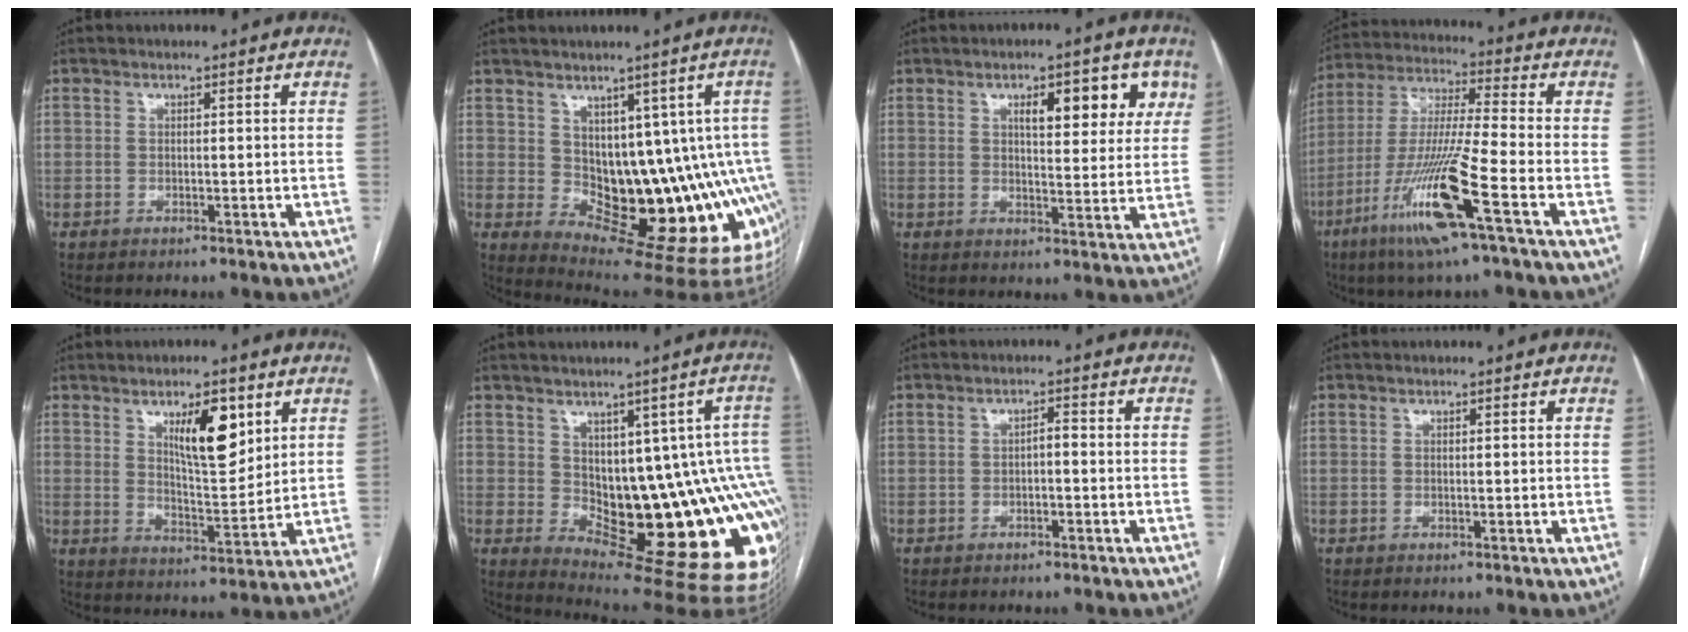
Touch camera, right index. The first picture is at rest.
{"total": 14.5, "force": [-0.5, 7.6, 12.4], "torque": [-0.114, 0.016, 0.009]}
{"total": 9.7, "force": [4.5, 2.8, 8.1], "torque": [-0.101, 0.010, 0.061]}
{"total": 15.5, "force": [-7.4, -0.5, 13.6], "torque": [-0.281, -0.026, -0.142]}
{"total": 9.4, "force": [4.4, 2.6, 7.8], "torque": [-0.130, -0.005, 0.079]}
{"total": 16.2, "force": [-1.5, 7.1, 14.5], "torque": [-0.102, 0.019, -0.006]}
{"total": 1.4, "force": [-0.4, 0.5, 1.3], "torque": [-0.018, 0.005, -0.009]}
{"total": 0.0}